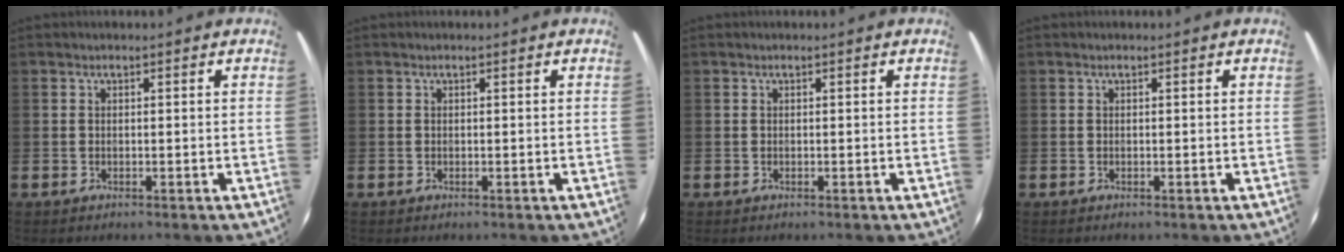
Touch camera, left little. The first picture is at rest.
{"total": 0.0}
{"total": 0.0}
{"total": 0.0}